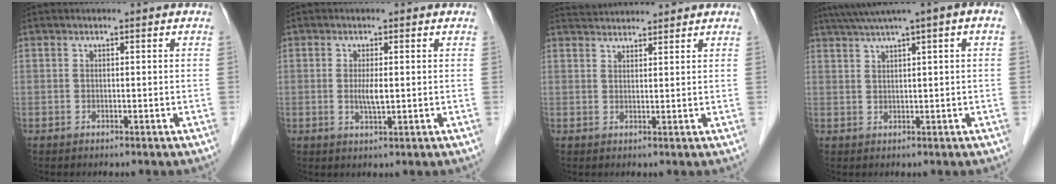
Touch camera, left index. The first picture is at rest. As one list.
[{"total": 2.5, "force": [0.1, 0.4, 2.4], "torque": [-0.052, -0.004, 0.003]}, {"total": 5.0, "force": [5.0, 0.2, 0.6], "torque": [-0.016, 0.036, 0.081]}, {"total": 6.8, "force": [4.0, -0.4, 5.5], "torque": [-0.092, 0.033, 0.066]}]